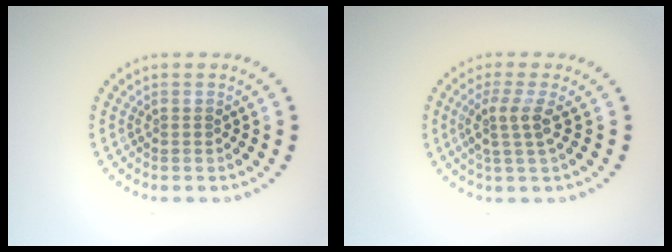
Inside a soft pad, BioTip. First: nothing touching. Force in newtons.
{"total": 2.5, "press": 2.0, "slide": 1.6}